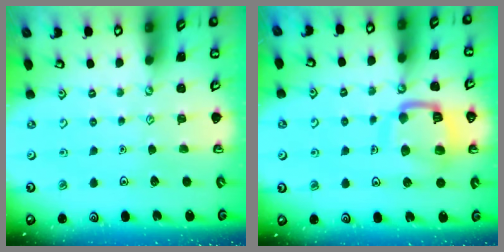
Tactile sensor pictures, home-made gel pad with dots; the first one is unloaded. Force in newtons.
{"total": 13.2, "press": 13.1, "slide": 1.5}